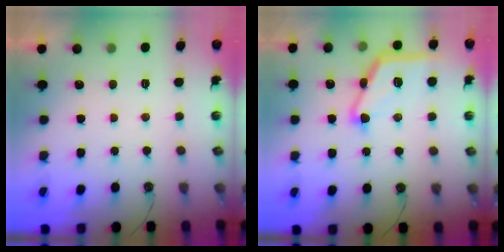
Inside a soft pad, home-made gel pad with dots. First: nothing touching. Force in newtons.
{"total": 15.9, "press": 15.9, "slide": 0.5}